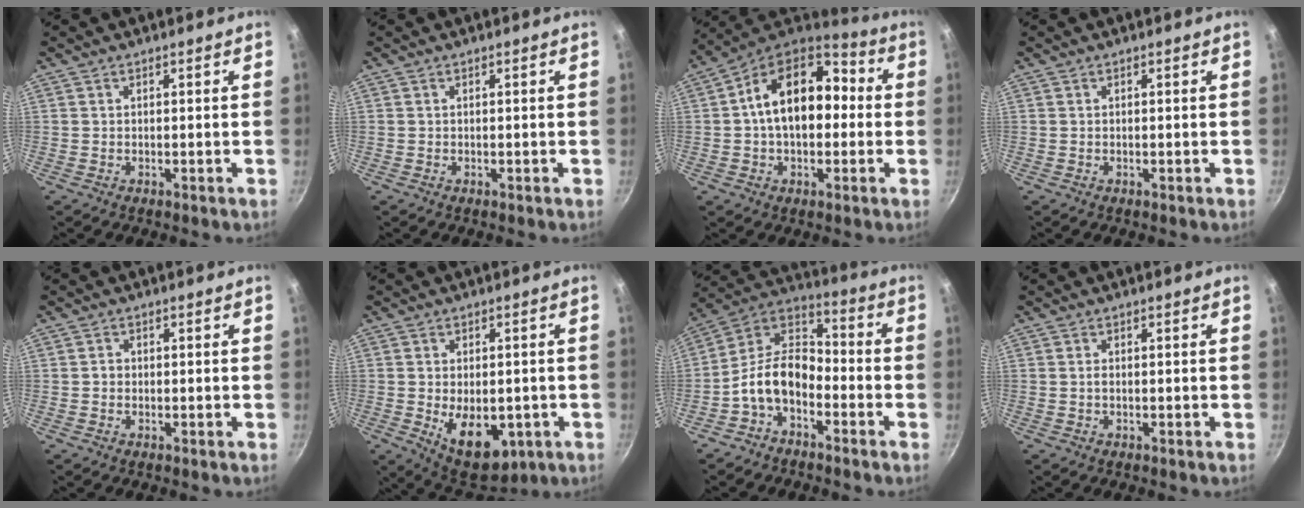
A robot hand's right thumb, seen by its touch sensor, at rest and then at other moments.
{"total": 0.0}
{"total": 18.0, "force": [0.8, 12.0, 13.4], "torque": [-0.184, 0.044, -0.004]}
{"total": 0.0}
{"total": 1.0, "force": [-0.2, 0.9, 0.4], "torque": [-0.004, 0.004, -0.005]}
{"total": 11.8, "force": [-2.6, 7.1, 9.1], "torque": [-0.098, -0.009, -0.020]}
{"total": 11.9, "force": [-4.7, 7.4, 8.0], "torque": [-0.134, 0.068, -0.114]}
{"total": 0.6, "force": [0.0, 0.2, 0.5], "torque": [-0.009, 0.002, -0.002]}